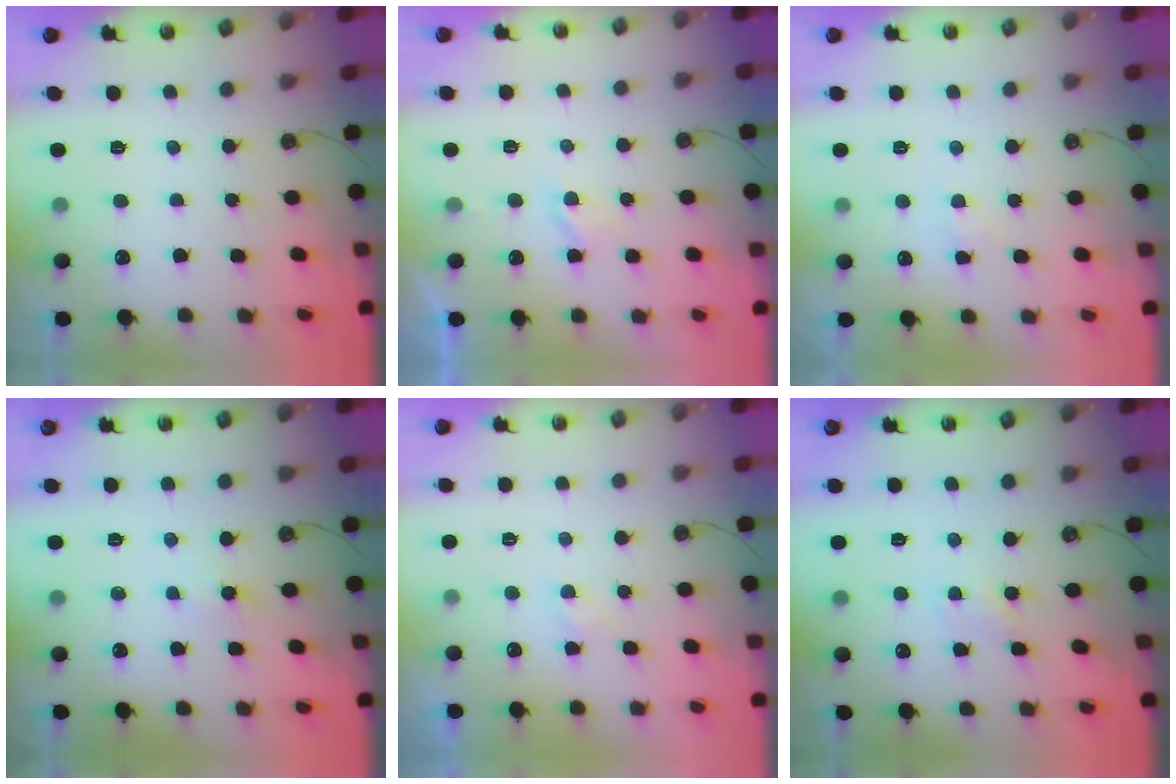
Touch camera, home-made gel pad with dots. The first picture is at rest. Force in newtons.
{"total": 1.9, "press": 1.9, "slide": 0.4}
{"total": 4.8, "press": 4.8, "slide": 0.6}
{"total": 4.2, "press": 4.2, "slide": 0.4}
{"total": 3.3, "press": 3.3, "slide": 0.3}
{"total": 2.3, "press": 2.3, "slide": 0.3}